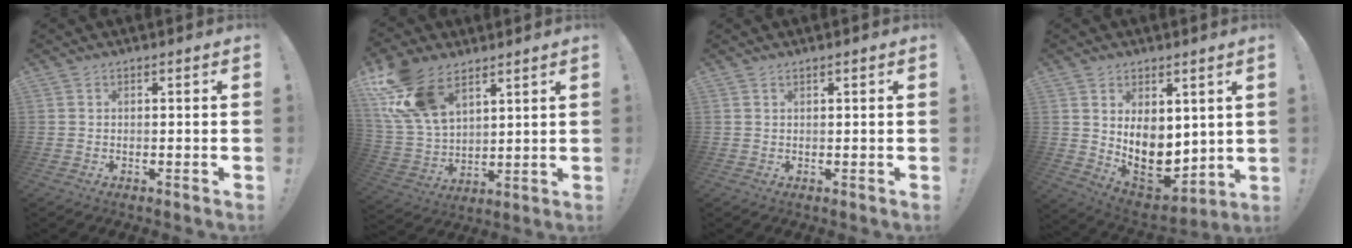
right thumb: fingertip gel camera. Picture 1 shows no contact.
{"total": 18.2, "force": [10.7, 10.4, 10.4], "torque": [-0.227, -0.049, 0.203]}
{"total": 0.7, "force": [0.6, 0.0, 0.4], "torque": [-0.015, 0.002, 0.012]}
{"total": 13.0, "force": [1.8, 10.0, 8.1], "torque": [-0.114, -0.044, 0.046]}